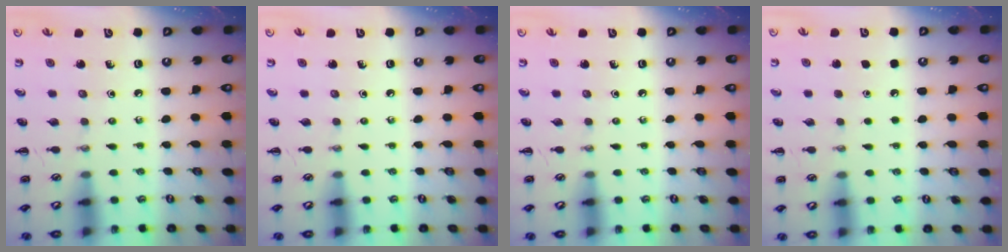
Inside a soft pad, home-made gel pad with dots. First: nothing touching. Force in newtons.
{"total": 0.0}
{"total": 0.0}
{"total": 1.6, "press": 1.6, "slide": 0.1}